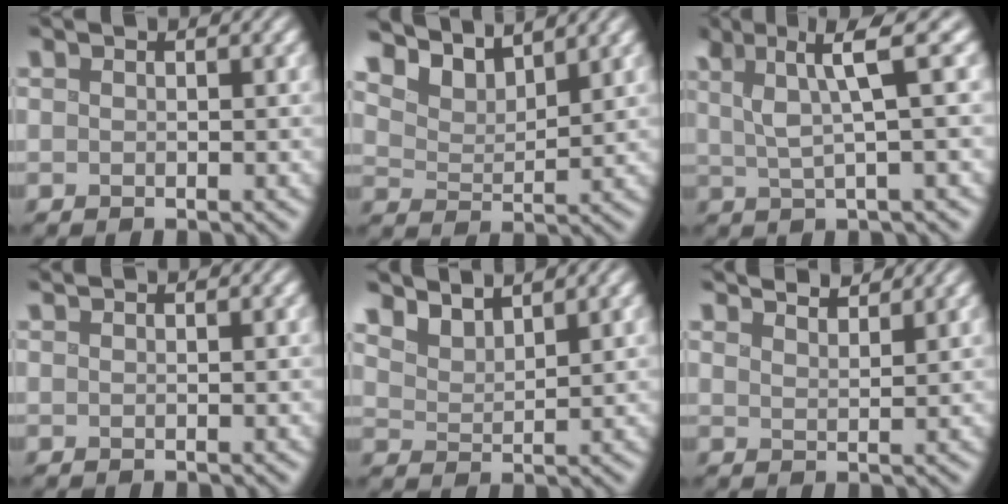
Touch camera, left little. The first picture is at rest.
{"total": 6.0, "force": [5.6, 1.2, 1.8], "torque": [-0.050, 0.002, 0.096]}
{"total": 5.6, "force": [2.4, 0.8, 5.0], "torque": [-0.089, 0.013, 0.043]}
{"total": 1.0, "force": [0.9, 0.2, 0.5], "torque": [-0.005, 0.000, 0.007]}
{"total": 4.1, "force": [3.8, 1.1, 1.3], "torque": [-0.035, -0.002, 0.071]}
{"total": 4.2, "force": [3.8, 0.8, 1.5], "torque": [-0.007, 0.009, 0.042]}